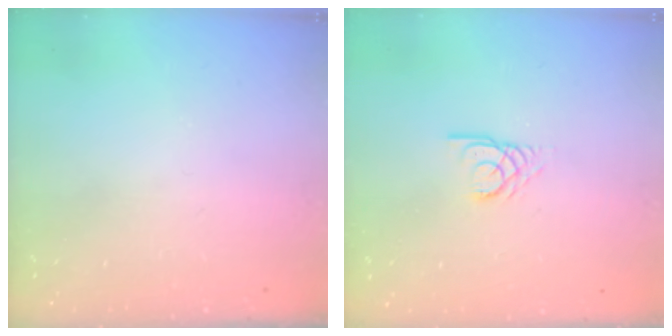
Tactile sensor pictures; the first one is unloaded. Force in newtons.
{"total": 2.7, "press": 2.7, "slide": 0.2}